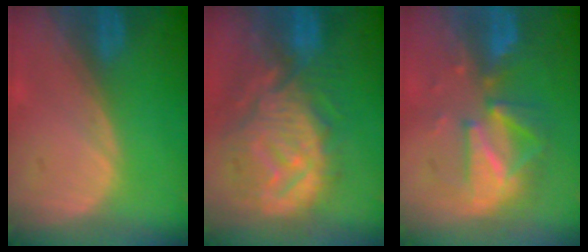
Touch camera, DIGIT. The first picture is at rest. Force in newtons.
{"total": 12.4, "press": 11.1, "slide": 5.5}
{"total": 8.1, "press": 8.0, "slide": 0.6}